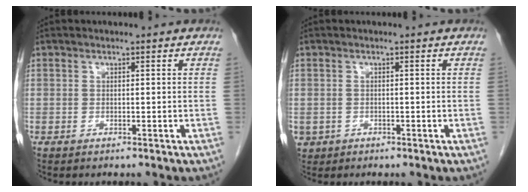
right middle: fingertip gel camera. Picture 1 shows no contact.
{"total": 2.0, "force": [-0.8, 1.7, 0.4], "torque": [-0.010, 0.001, -0.008]}